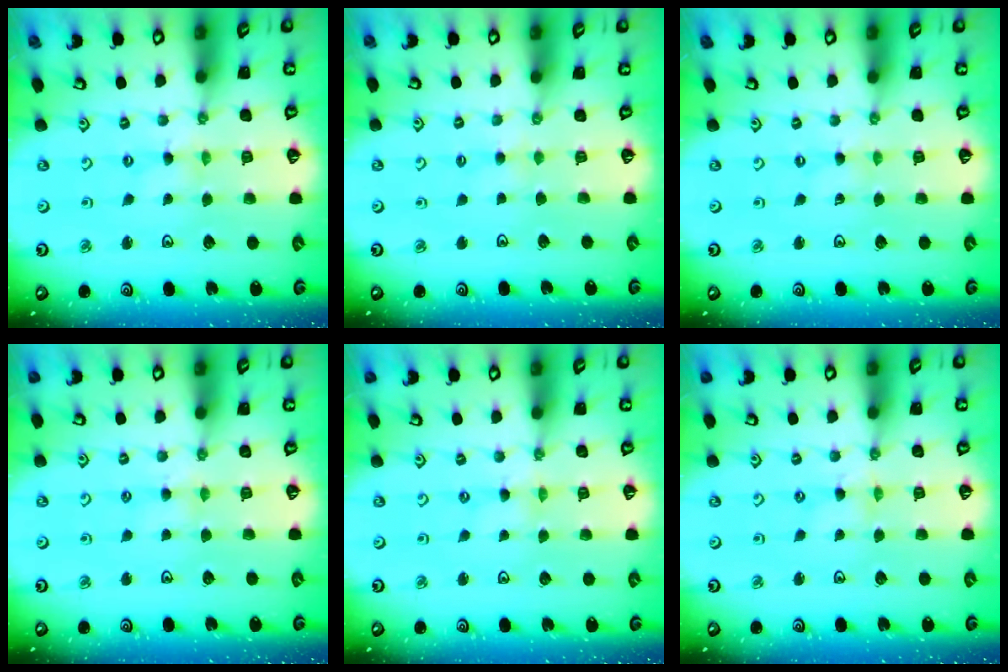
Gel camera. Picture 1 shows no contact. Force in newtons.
{"total": 2.2, "press": 2.2, "slide": 0.5}
{"total": 0.0}
{"total": 3.0, "press": 2.9, "slide": 0.5}
{"total": 0.0}
{"total": 1.0, "press": 1.0, "slide": 0.2}